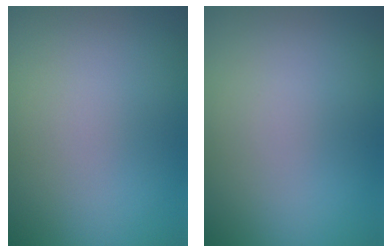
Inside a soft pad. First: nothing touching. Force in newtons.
{"total": 0.0}